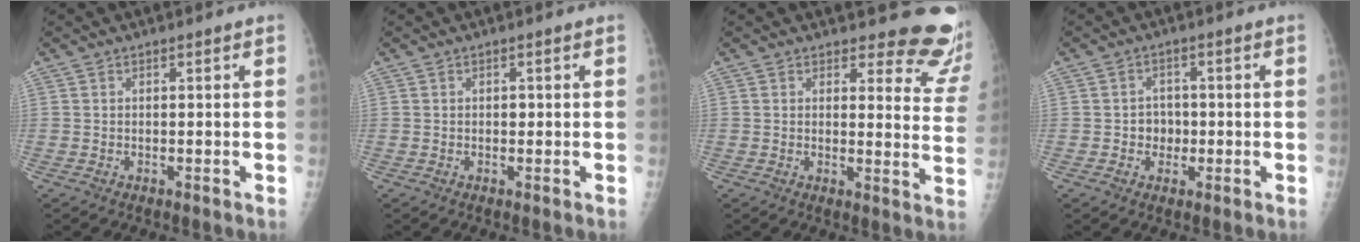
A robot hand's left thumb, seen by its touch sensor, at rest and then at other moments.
{"total": 0.7, "force": [0.1, 0.6, 0.4], "torque": [-0.002, 0.001, 0.001]}
{"total": 12.7, "force": [11.8, 3.9, 2.7], "torque": [0.016, -0.115, 0.102]}
{"total": 3.4, "force": [-0.5, 3.1, 1.4], "torque": [0.003, 0.008, -0.011]}